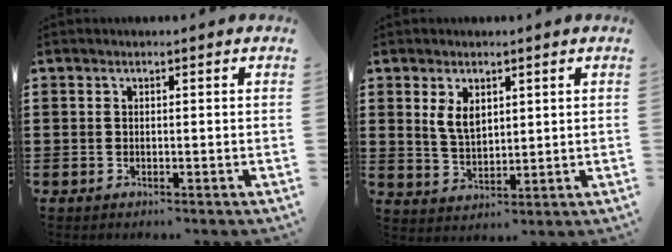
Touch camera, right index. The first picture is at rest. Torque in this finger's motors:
{"motor_torque": [0.12, -0.02, 0.20, 0.10]}